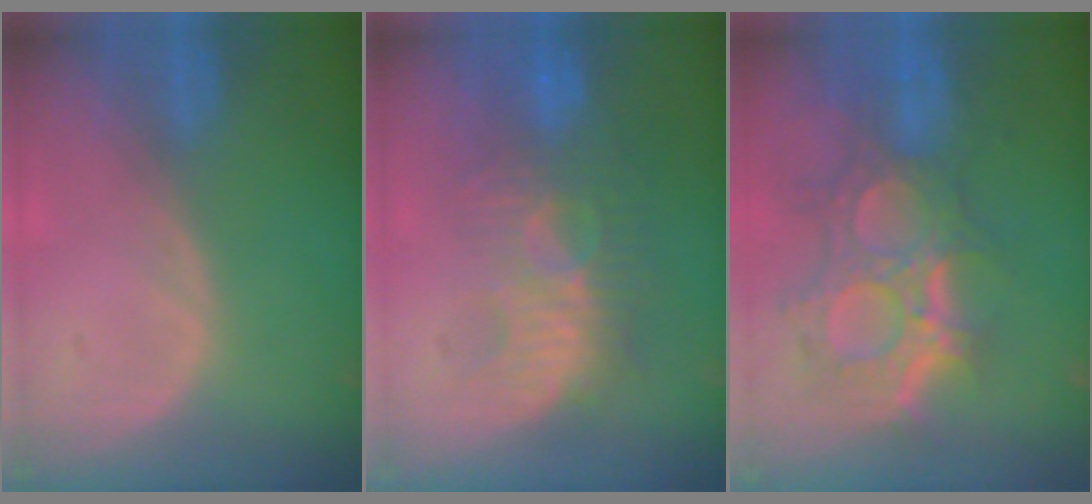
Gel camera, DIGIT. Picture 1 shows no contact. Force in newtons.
{"total": 9.4, "press": 8.9, "slide": 2.9}
{"total": 11.9, "press": 10.6, "slide": 5.4}